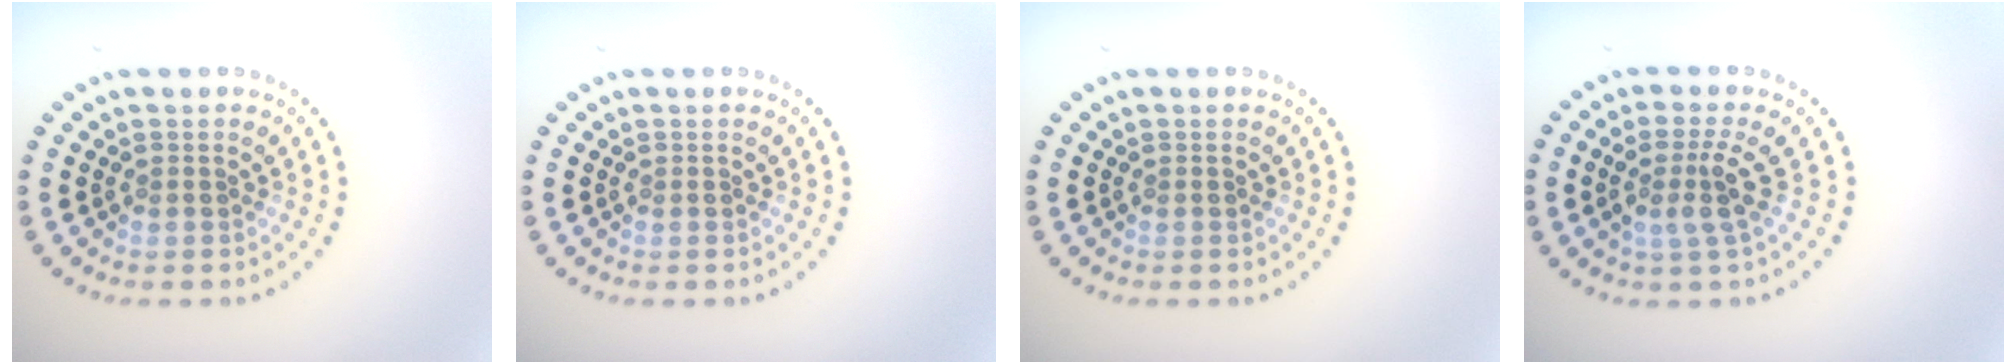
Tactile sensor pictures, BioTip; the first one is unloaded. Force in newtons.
{"total": 0.0}
{"total": 0.0}
{"total": 2.7, "press": 1.9, "slide": 1.9}